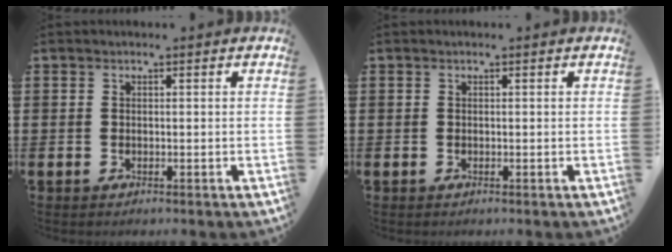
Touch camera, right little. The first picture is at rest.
{"total": 0.0}